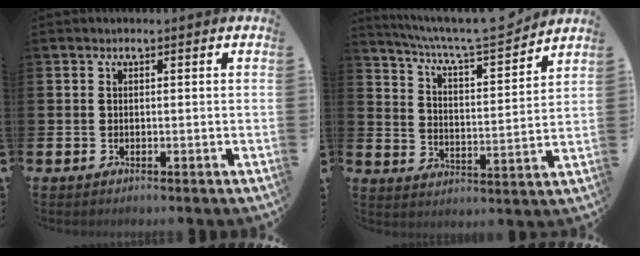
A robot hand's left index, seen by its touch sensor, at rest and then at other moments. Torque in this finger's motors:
{"motor_torque": [-0.10, -0.56, 0.26, 0.10]}